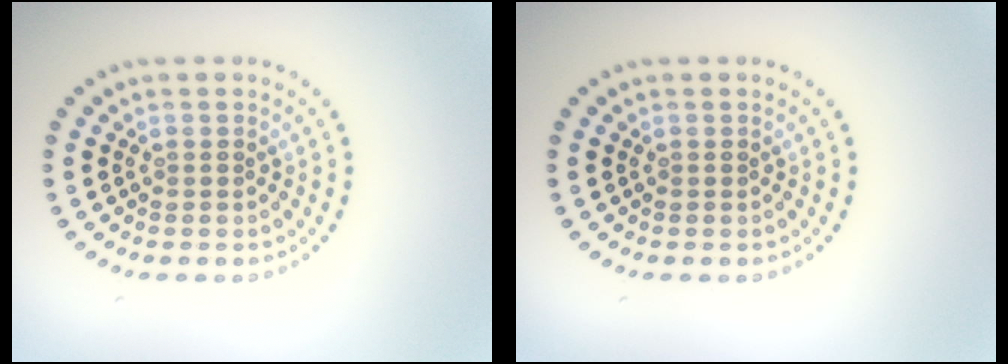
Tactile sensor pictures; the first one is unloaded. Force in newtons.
{"total": 0.0}